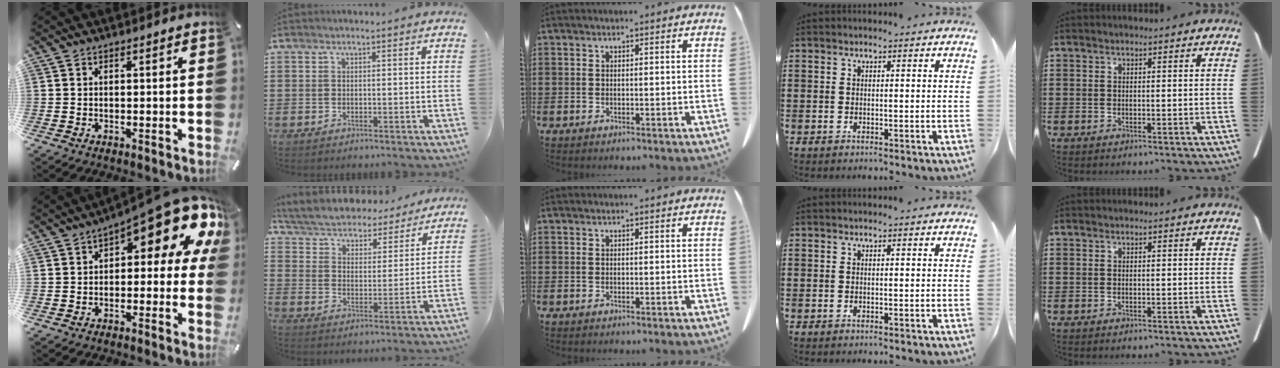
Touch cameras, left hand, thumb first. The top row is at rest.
{"thumb": {"total": 15.2, "force": [8.0, 5.2, 11.8], "torque": [-0.161, -0.068, 0.131]}, "index": {"total": 4.7, "force": [4.7, 0.3, 0.4], "torque": [-0.034, -0.040, 0.075]}}